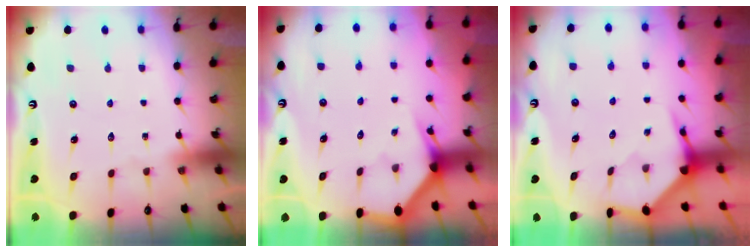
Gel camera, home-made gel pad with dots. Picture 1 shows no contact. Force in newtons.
{"total": 2.6, "press": 2.6, "slide": 0.1}
{"total": 4.0, "press": 3.9, "slide": 0.4}